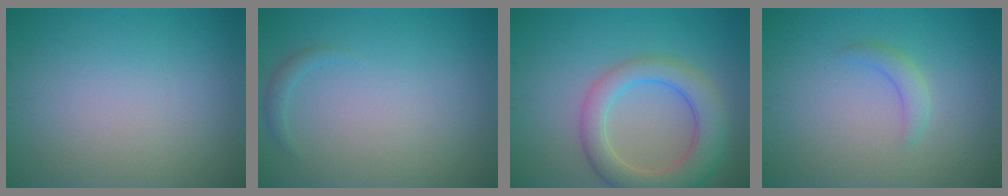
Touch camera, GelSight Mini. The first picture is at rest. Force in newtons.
{"total": 0.8, "press": 0.8, "slide": 0.0}
{"total": 6.0, "press": 6.0, "slide": 0.3}
{"total": 1.6, "press": 1.6, "slide": 0.2}